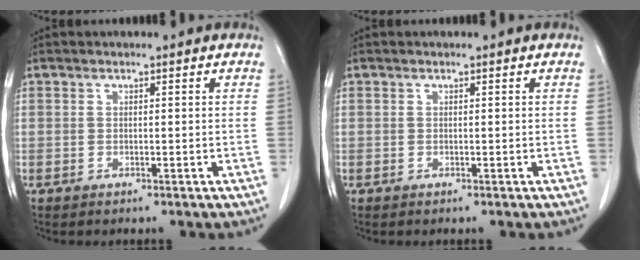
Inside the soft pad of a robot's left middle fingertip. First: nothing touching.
{"total": 0.0}